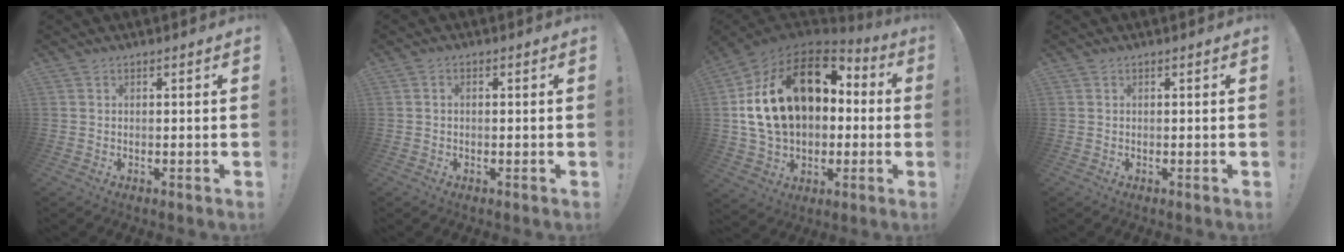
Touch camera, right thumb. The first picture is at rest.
{"total": 1.1, "force": [-0.4, 0.7, 0.7], "torque": [-0.014, 0.003, -0.007]}
{"total": 25.9, "force": [6.1, 17.2, 18.3], "torque": [-0.314, -0.012, 0.132]}
{"total": 0.0}